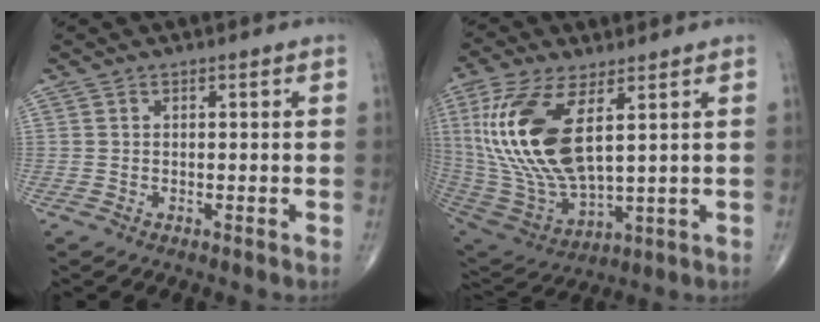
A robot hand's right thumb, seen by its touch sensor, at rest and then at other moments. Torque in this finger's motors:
{"motor_torque": [-0.78, 1.82, 1.91, 0.86, 0.74]}